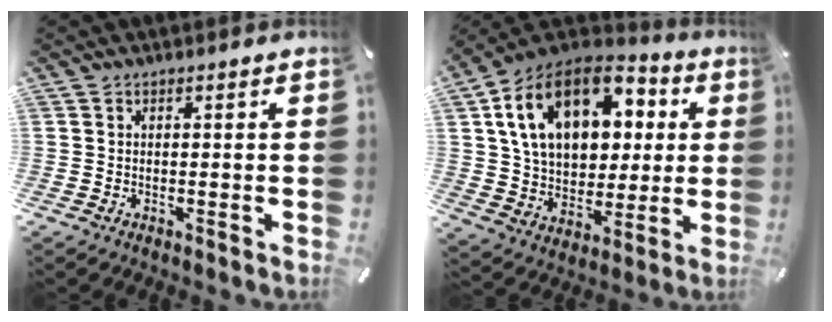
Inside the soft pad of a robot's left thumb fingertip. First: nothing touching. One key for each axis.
{"total": 19.7, "fx": 7.0, "fy": 14.2, "fz": 11.7, "tx": -0.222, "ty": -0.016, "tz": 0.128}